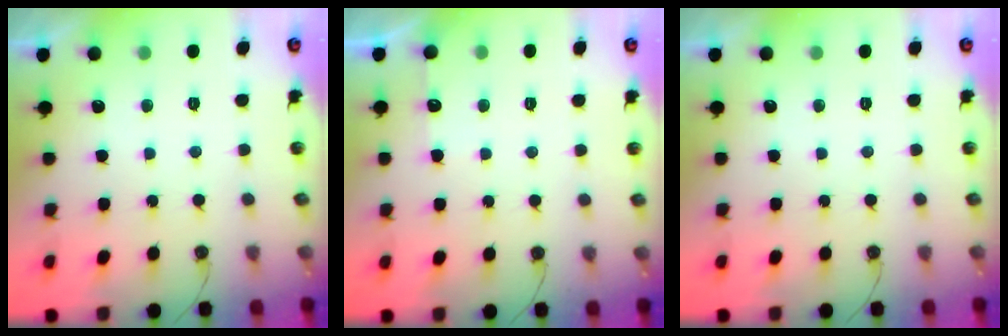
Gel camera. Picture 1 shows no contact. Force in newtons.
{"total": 5.9, "press": 5.9, "slide": 0.8}
{"total": 0.0}